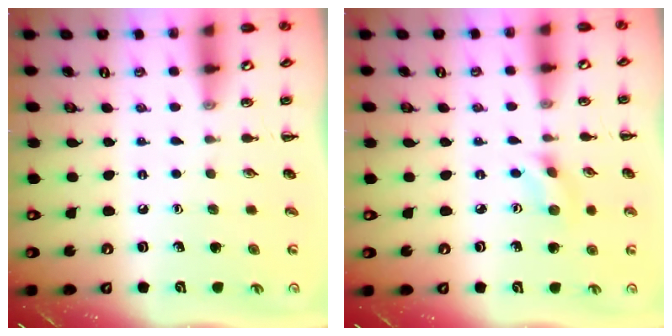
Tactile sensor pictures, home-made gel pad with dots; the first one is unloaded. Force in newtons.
{"total": 2.7, "press": 2.6, "slide": 0.8}